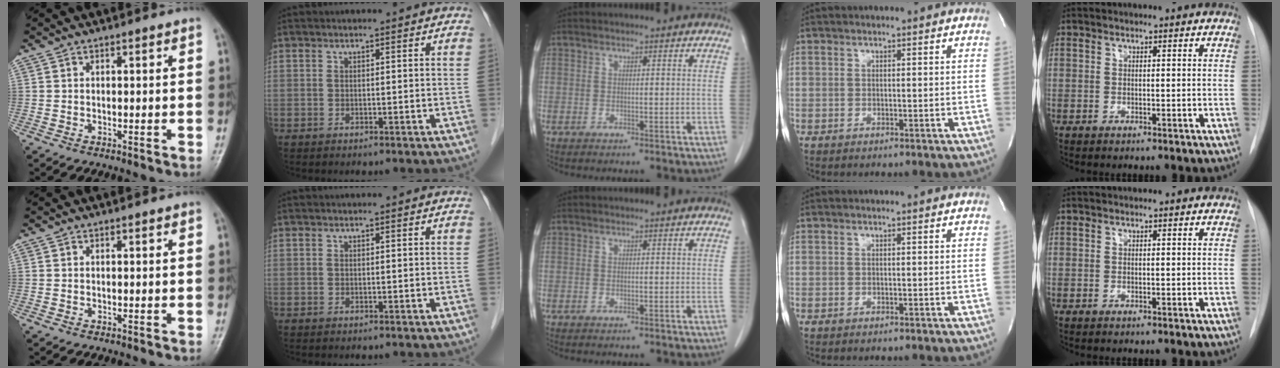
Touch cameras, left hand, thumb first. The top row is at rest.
{}